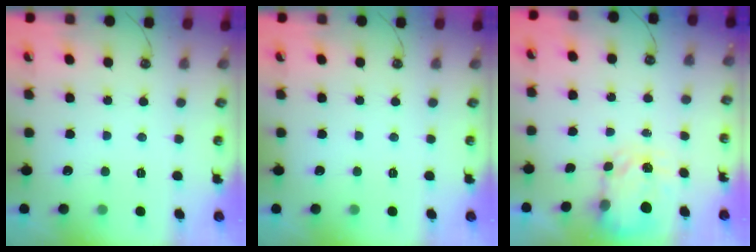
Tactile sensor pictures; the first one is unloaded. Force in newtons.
{"total": 0.0}
{"total": 3.5, "press": 3.5, "slide": 0.4}